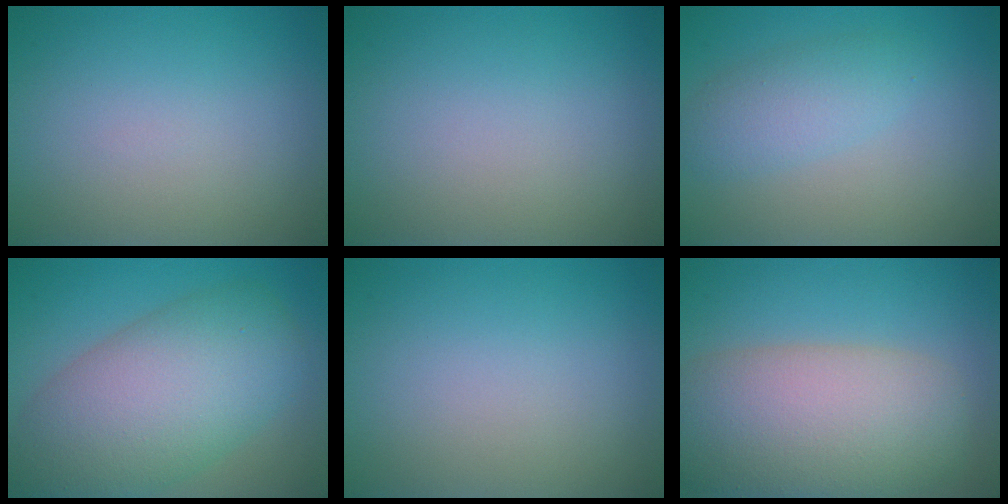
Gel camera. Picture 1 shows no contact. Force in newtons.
{"total": 0.0}
{"total": 2.9, "press": 2.8, "slide": 0.2}
{"total": 10.9, "press": 10.9, "slide": 0.5}
{"total": 0.0}
{"total": 10.1, "press": 10.1, "slide": 0.7}